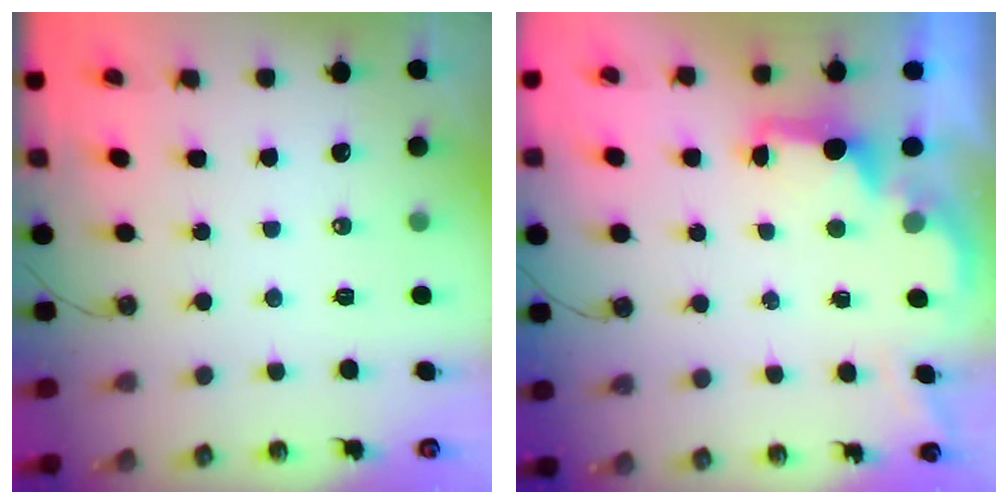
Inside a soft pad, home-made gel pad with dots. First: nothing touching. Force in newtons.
{"total": 2.1, "press": 1.9, "slide": 0.8}